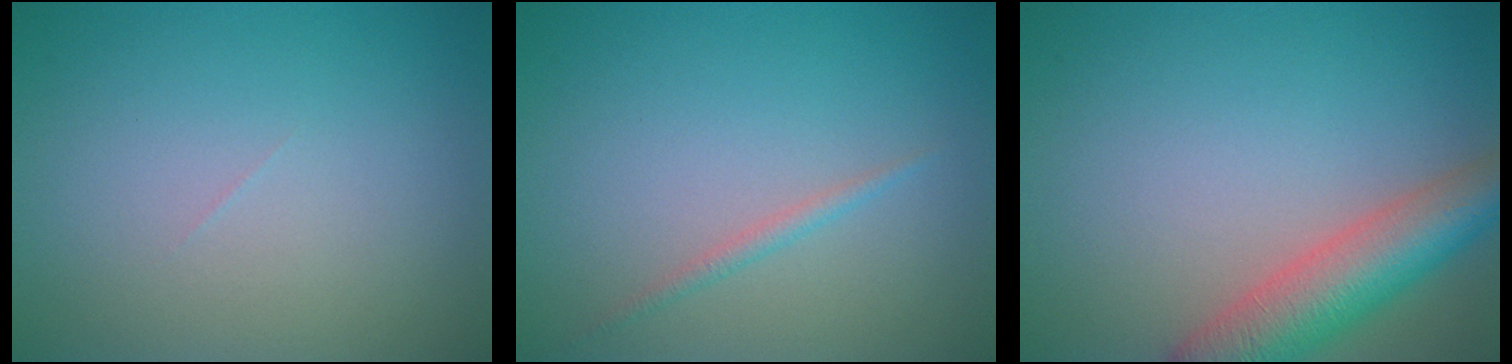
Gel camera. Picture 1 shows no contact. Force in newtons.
{"total": 0.9, "press": 0.9, "slide": 0.0}
{"total": 6.5, "press": 6.4, "slide": 0.6}